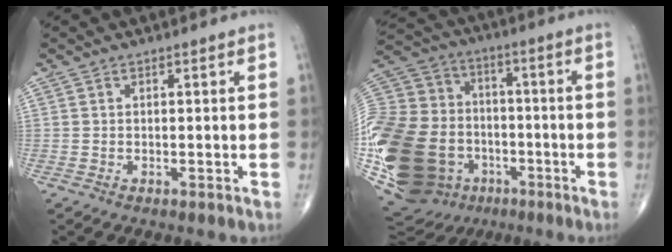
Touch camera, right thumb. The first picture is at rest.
{"total": 37.6, "force": [-11.6, 28.2, 22.0], "torque": [-0.581, 0.055, -0.204]}